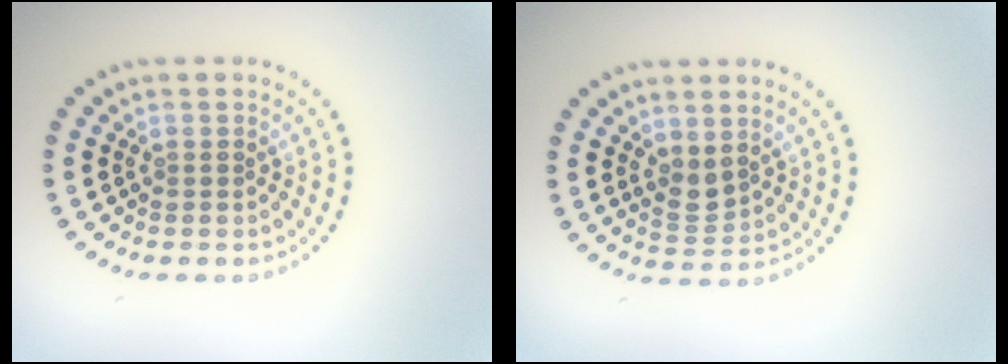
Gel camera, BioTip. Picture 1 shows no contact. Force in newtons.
{"total": 1.8, "press": 1.5, "slide": 1.0}